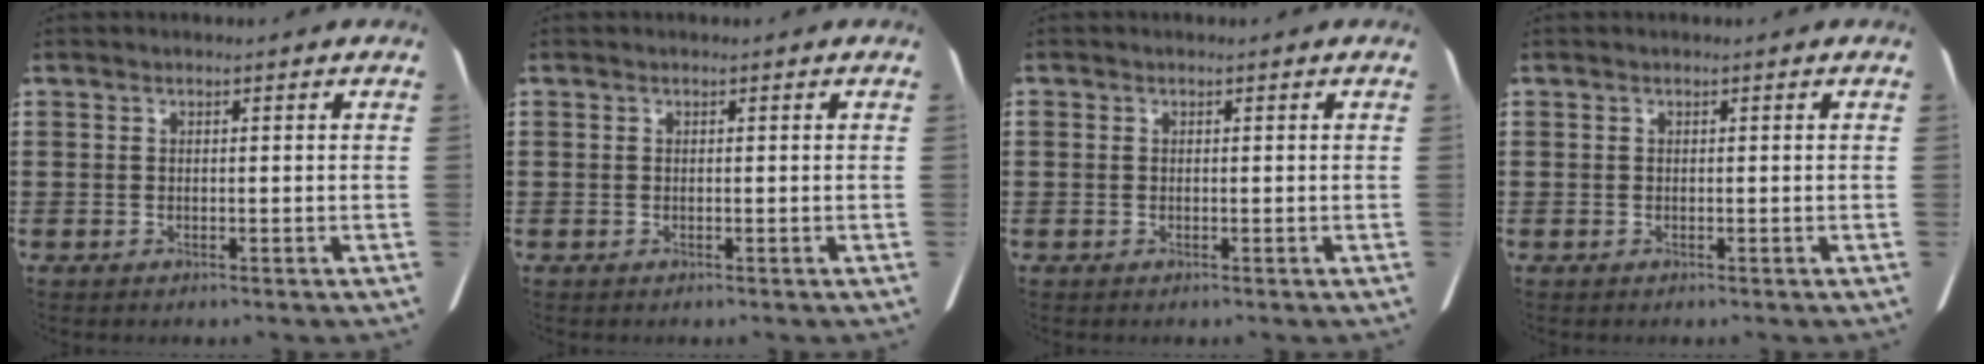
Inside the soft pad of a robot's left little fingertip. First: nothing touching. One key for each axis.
{"total": 0.0}
{"total": 0.0}
{"total": 0.0}